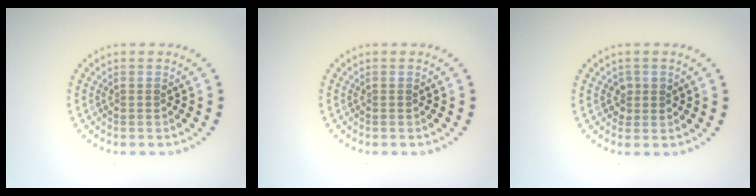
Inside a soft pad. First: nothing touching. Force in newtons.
{"total": 0.0}
{"total": 1.2, "press": 1.1, "slide": 0.4}